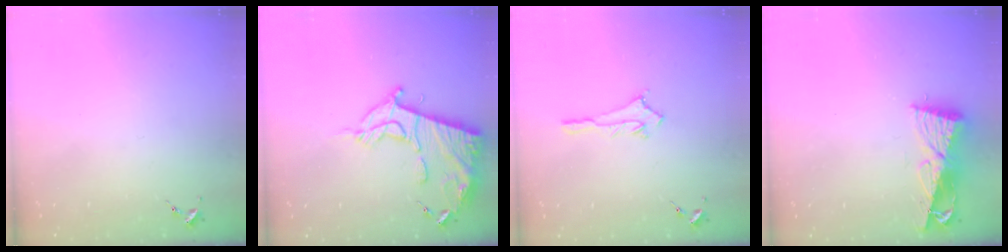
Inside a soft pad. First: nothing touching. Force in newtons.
{"total": 15.0, "press": 14.9, "slide": 1.5}
{"total": 3.0, "press": 2.9, "slide": 0.3}
{"total": 8.9, "press": 8.9, "slide": 0.9}